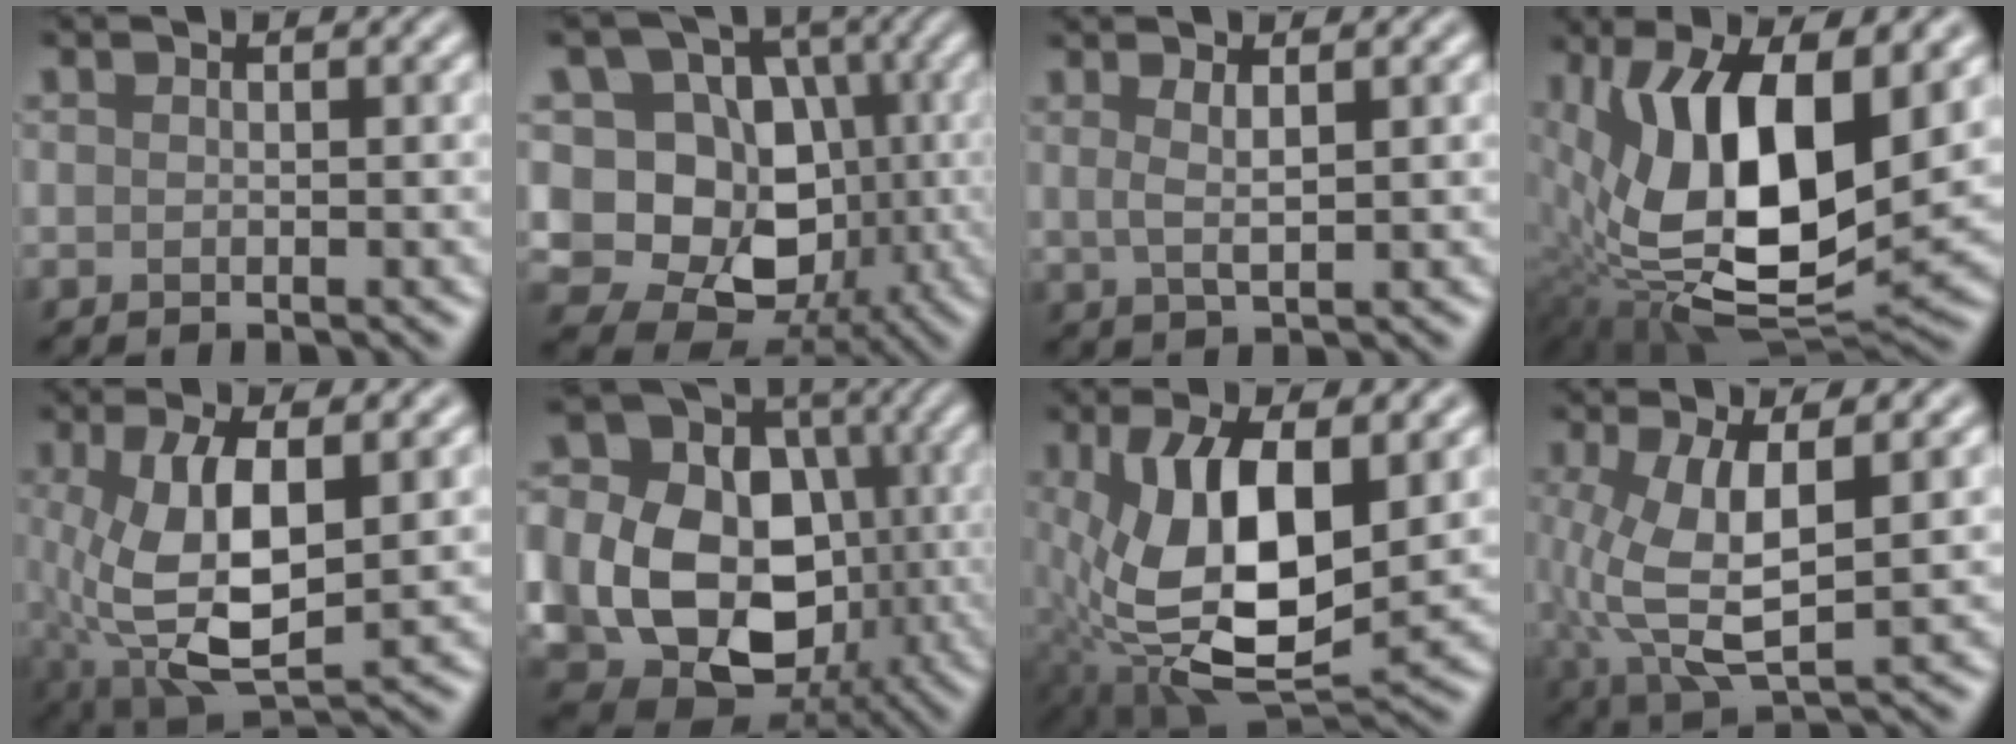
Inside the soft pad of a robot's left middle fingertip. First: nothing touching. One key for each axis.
{"total": 12.4, "fx": 0.4, "fy": 10.2, "fz": 7.0, "tx": -0.128, "ty": 0.008, "tz": 0.001}
{"total": 1.8, "fx": 0.7, "fy": 0.2, "fz": 1.6, "tx": -0.038, "ty": -0.001, "tz": 0.020}
{"total": 13.5, "fx": 2.9, "fy": 5.8, "fz": 11.8, "tx": -0.207, "ty": -0.004, "tz": 0.053}
{"total": 8.4, "fx": 0.7, "fy": 3.3, "fz": 7.7, "tx": -0.159, "ty": -0.005, "tz": 0.020}
{"total": 19.4, "fx": -1.7, "fy": 16.0, "fz": 10.8, "tx": -0.211, "ty": -0.024, "tz": -0.041}
{"total": 10.9, "fx": 1.1, "fy": 4.9, "fz": 9.7, "tx": -0.179, "ty": -0.003, "tz": 0.027}
{"total": 7.2, "fx": 1.0, "fy": 2.5, "fz": 6.6, "tx": -0.148, "ty": -0.004, "tz": 0.025}